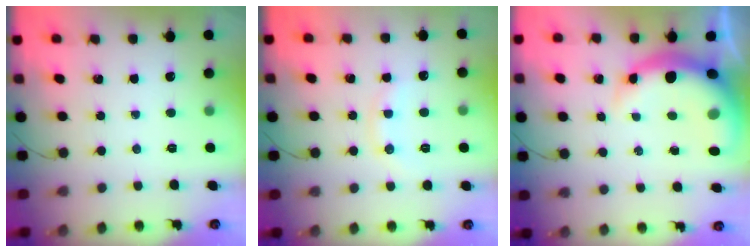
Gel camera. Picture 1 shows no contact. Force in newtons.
{"total": 7.4, "press": 7.3, "slide": 1.1}
{"total": 9.9, "press": 9.6, "slide": 2.7}